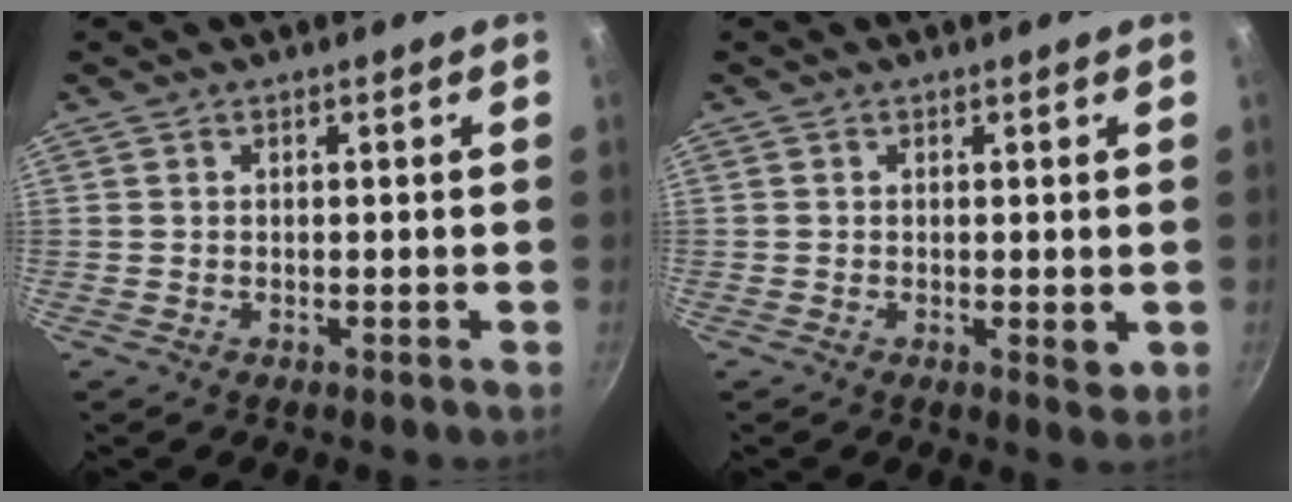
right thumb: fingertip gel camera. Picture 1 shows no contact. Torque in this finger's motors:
{"motor_torque": [2.25, 1.24, 1.50, -0.84, 0.47]}